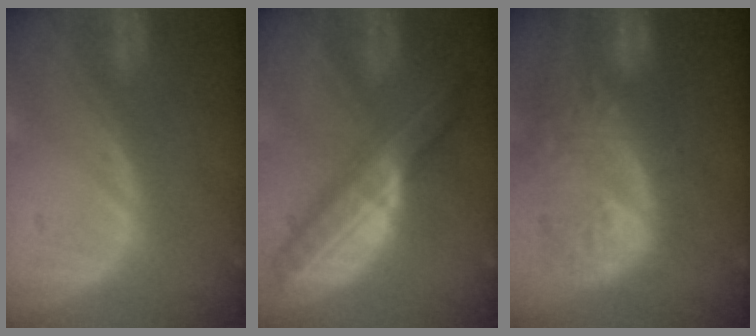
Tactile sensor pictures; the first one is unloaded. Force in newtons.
{"total": 8.5, "press": 8.5, "slide": 0.4}
{"total": 12.1, "press": 10.8, "slide": 5.5}